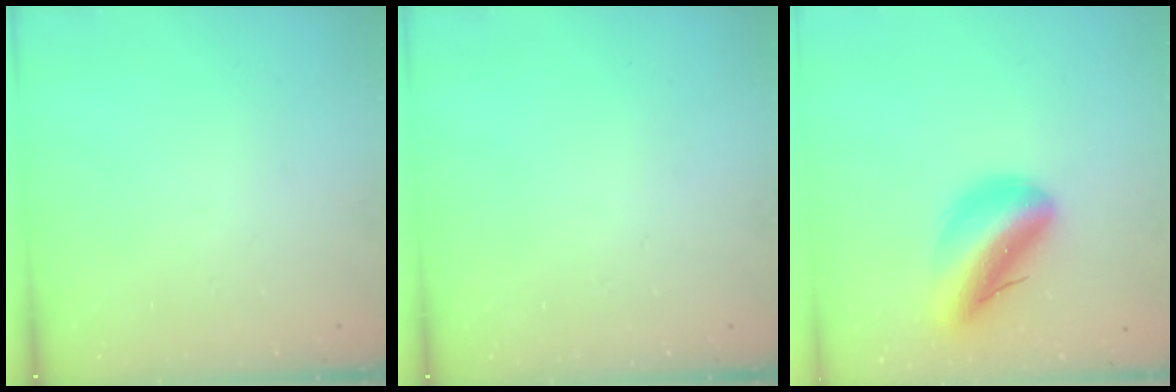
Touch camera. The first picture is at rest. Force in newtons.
{"total": 0.0}
{"total": 15.6, "press": 15.0, "slide": 4.4}